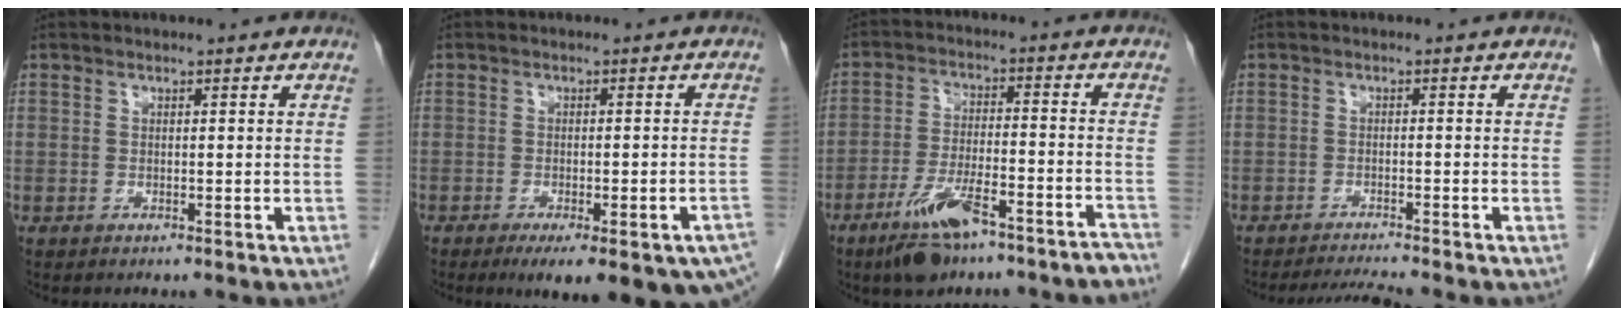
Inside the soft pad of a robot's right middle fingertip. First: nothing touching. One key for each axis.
{"total": 15.7, "fx": -10.8, "fy": 3.5, "fz": 10.9, "tx": -0.096, "ty": -0.009, "tz": -0.128}
{"total": 11.4, "fx": -8.5, "fy": 2.4, "fz": 7.2, "tx": -0.122, "ty": -0.001, "tz": -0.141}
{"total": 3.5, "fx": -3.2, "fy": -1.4, "fz": 0.7, "tx": -0.019, "ty": -0.019, "tz": -0.055}